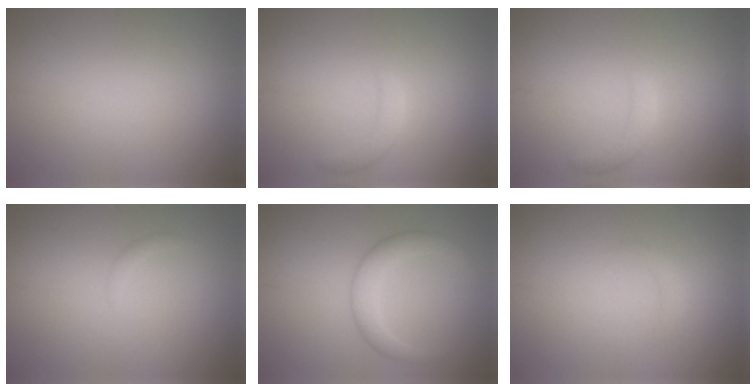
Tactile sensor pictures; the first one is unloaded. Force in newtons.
{"total": 1.6, "press": 1.6, "slide": 0.0}
{"total": 1.6, "press": 1.6, "slide": 0.0}
{"total": 0.6, "press": 0.6, "slide": 0.1}
{"total": 3.0, "press": 3.0, "slide": 0.1}
{"total": 0.8, "press": 0.8, "slide": 0.1}